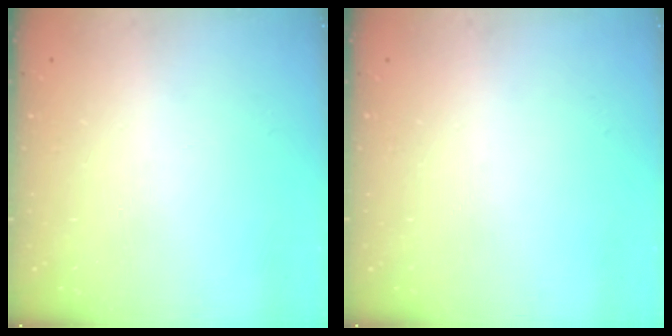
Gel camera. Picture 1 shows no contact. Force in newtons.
{"total": 0.0}